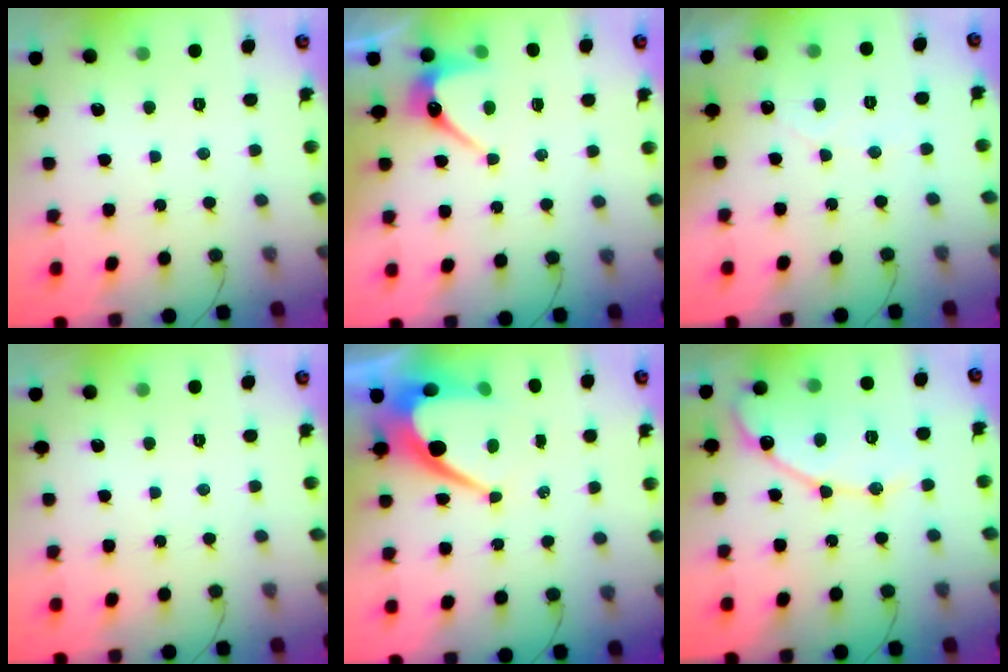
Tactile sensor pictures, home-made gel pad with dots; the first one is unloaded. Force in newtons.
{"total": 4.8, "press": 4.7, "slide": 0.4}
{"total": 3.1, "press": 3.1, "slide": 0.1}
{"total": 0.0}
{"total": 11.5, "press": 11.4, "slide": 0.8}
{"total": 12.8, "press": 12.8, "slide": 1.1}